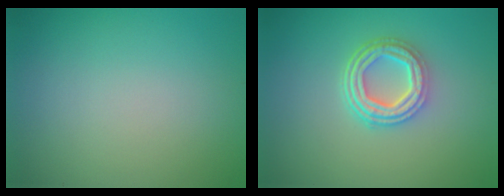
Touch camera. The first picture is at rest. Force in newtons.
{"total": 4.8, "press": 3.6, "slide": 3.3}